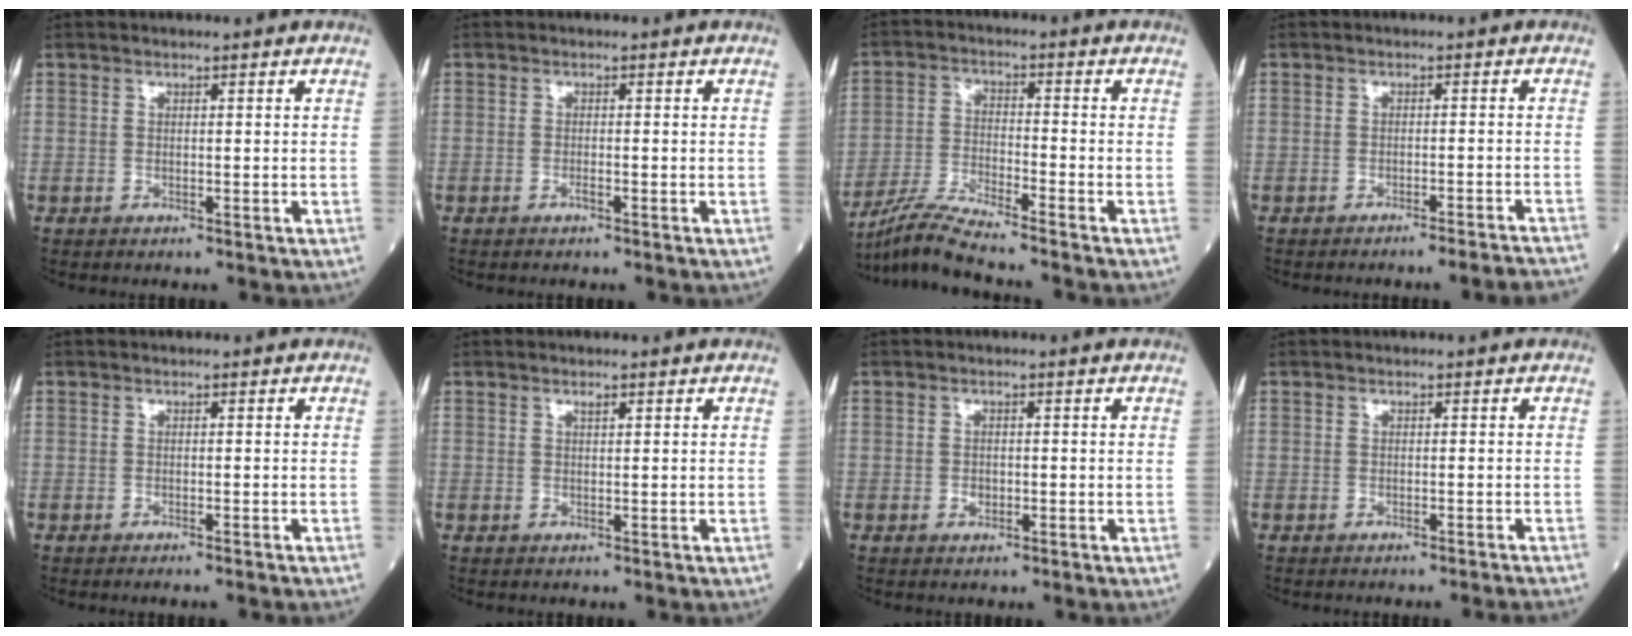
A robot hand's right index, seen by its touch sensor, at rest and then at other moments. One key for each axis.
{"total": 0.7, "fx": -0.5, "fy": 0.0, "fz": 0.6, "tx": -0.015, "ty": 0.000, "tz": -0.009}
{"total": 7.6, "fx": -6.9, "fy": -1.6, "fz": 2.5, "tx": -0.059, "ty": -0.023, "tz": -0.135}
{"total": 7.4, "fx": -7.0, "fy": -1.1, "fz": 2.3, "tx": -0.008, "ty": -0.011, "tz": -0.084}
{"total": 2.3, "fx": -2.0, "fy": -0.3, "fz": 1.1, "tx": -0.013, "ty": 0.000, "tz": -0.026}
{"total": 0.6, "fx": 0.4, "fy": 0.1, "fz": 0.4, "tx": -0.010, "ty": -0.001, "tz": 0.006}
{"total": 1.1, "fx": -0.3, "fy": 0.8, "fz": 0.6, "tx": -0.011, "ty": 0.002, "tz": -0.003}
{"total": 3.0, "fx": -2.8, "fy": -0.8, "fz": 0.8, "tx": -0.007, "ty": -0.004, "tz": -0.032}